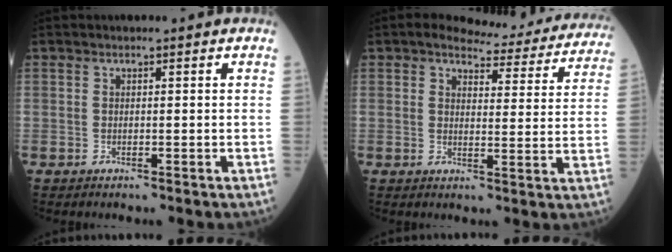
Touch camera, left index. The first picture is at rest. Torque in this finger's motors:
{"motor_torque": [0.91, -1.17, 0.05, 0.00]}